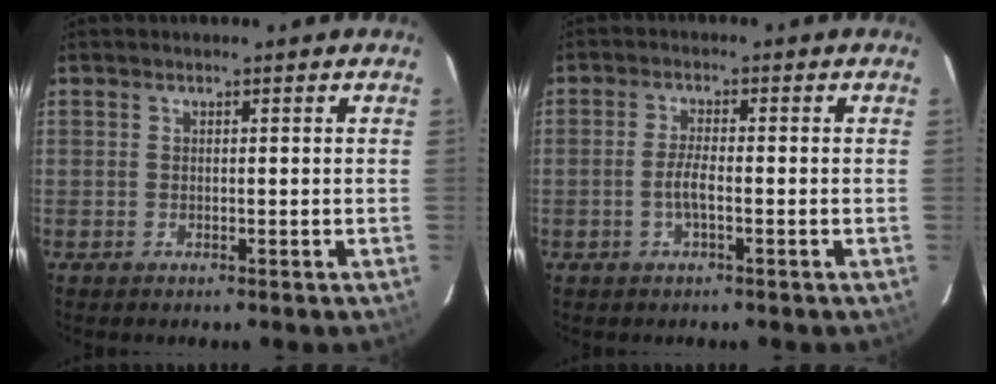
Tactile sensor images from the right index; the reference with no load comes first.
{"total": 3.1, "force": [-1.1, 0.5, 2.8], "torque": [-0.059, 0.002, -0.021]}